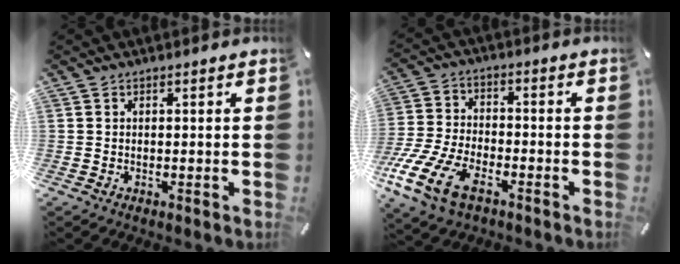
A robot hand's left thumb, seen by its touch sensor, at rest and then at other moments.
{"total": 13.3, "force": [-7.2, 7.1, 8.6], "torque": [-0.189, 0.025, -0.131]}